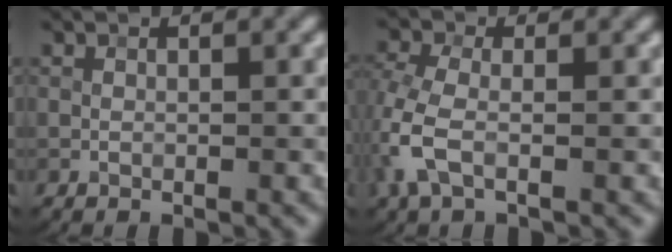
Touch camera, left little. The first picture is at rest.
{"total": 4.4, "force": [-1.2, 2.1, 3.7], "torque": [-0.098, 0.003, -0.033]}